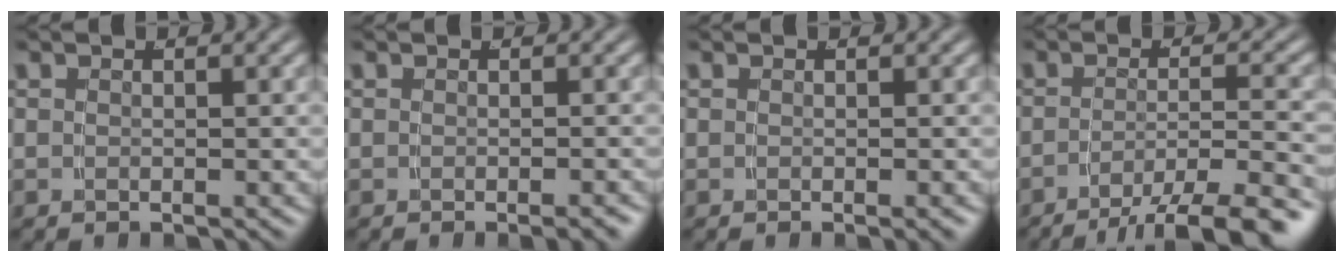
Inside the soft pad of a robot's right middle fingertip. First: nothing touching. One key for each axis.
{"total": 1.3, "fx": -1.0, "fy": 0.1, "fz": 0.9, "tx": -0.008, "ty": 0.002, "tz": -0.016}
{"total": 0.7, "fx": -0.4, "fy": 0.0, "fz": 0.6, "tx": -0.006, "ty": 0.001, "tz": -0.006}
{"total": 8.3, "fx": -6.1, "fy": 2.4, "fz": 5.1, "tx": -0.067, "ty": -0.019, "tz": -0.080}